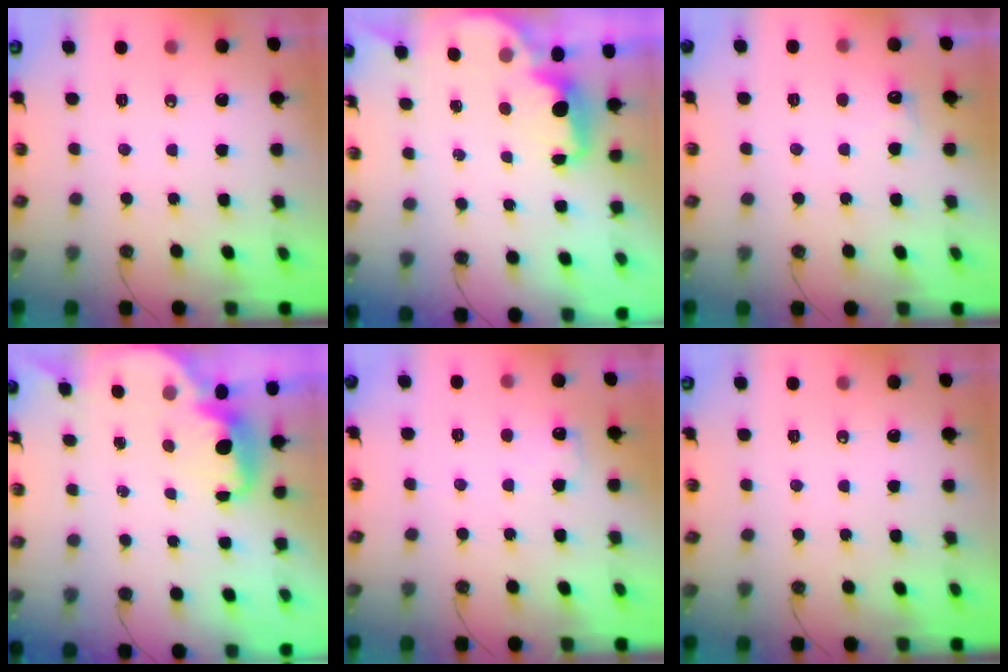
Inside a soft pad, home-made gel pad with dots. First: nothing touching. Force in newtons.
{"total": 2.1, "press": 1.9, "slide": 0.8}
{"total": 4.7, "press": 4.5, "slide": 1.1}
{"total": 2.2, "press": 2.1, "slide": 0.7}
{"total": 5.4, "press": 5.4, "slide": 0.8}
{"total": 0.0}